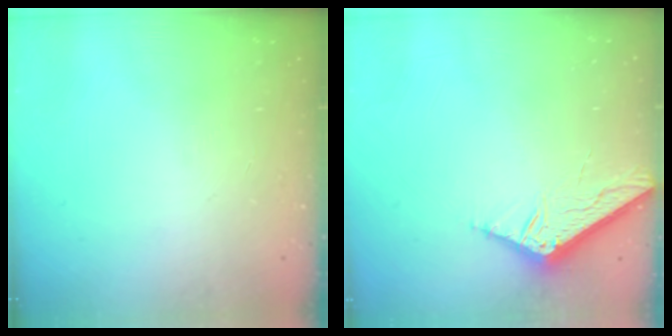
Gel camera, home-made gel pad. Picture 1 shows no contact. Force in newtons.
{"total": 7.8, "press": 7.8, "slide": 0.3}